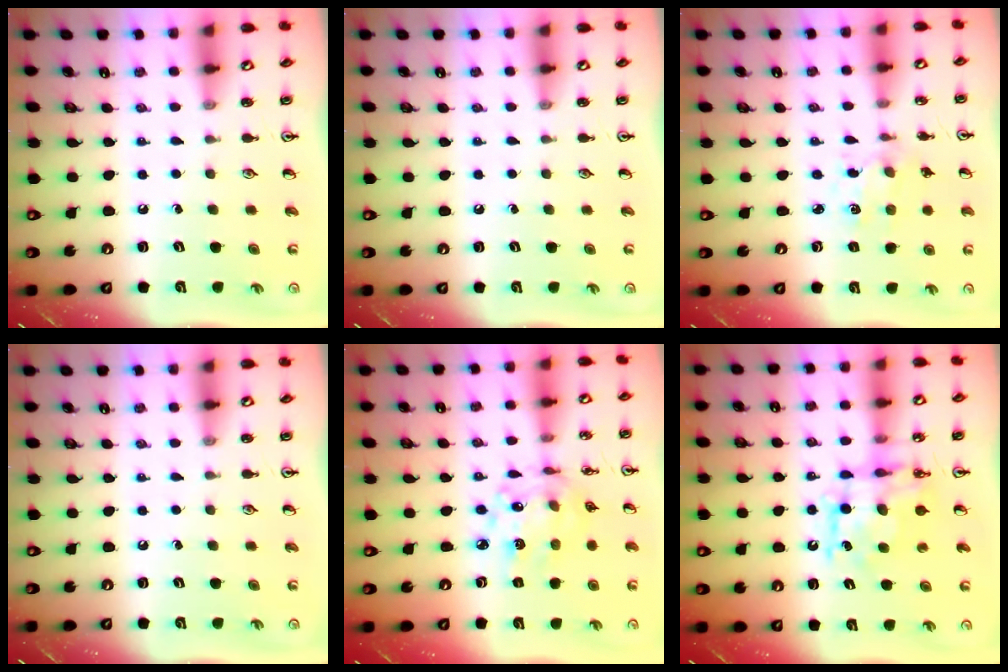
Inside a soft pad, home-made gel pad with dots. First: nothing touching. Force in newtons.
{"total": 0.0}
{"total": 1.7, "press": 1.7, "slide": 0.3}
{"total": 0.0}
{"total": 12.9, "press": 12.4, "slide": 3.4}
{"total": 9.8, "press": 9.8, "slide": 0.4}